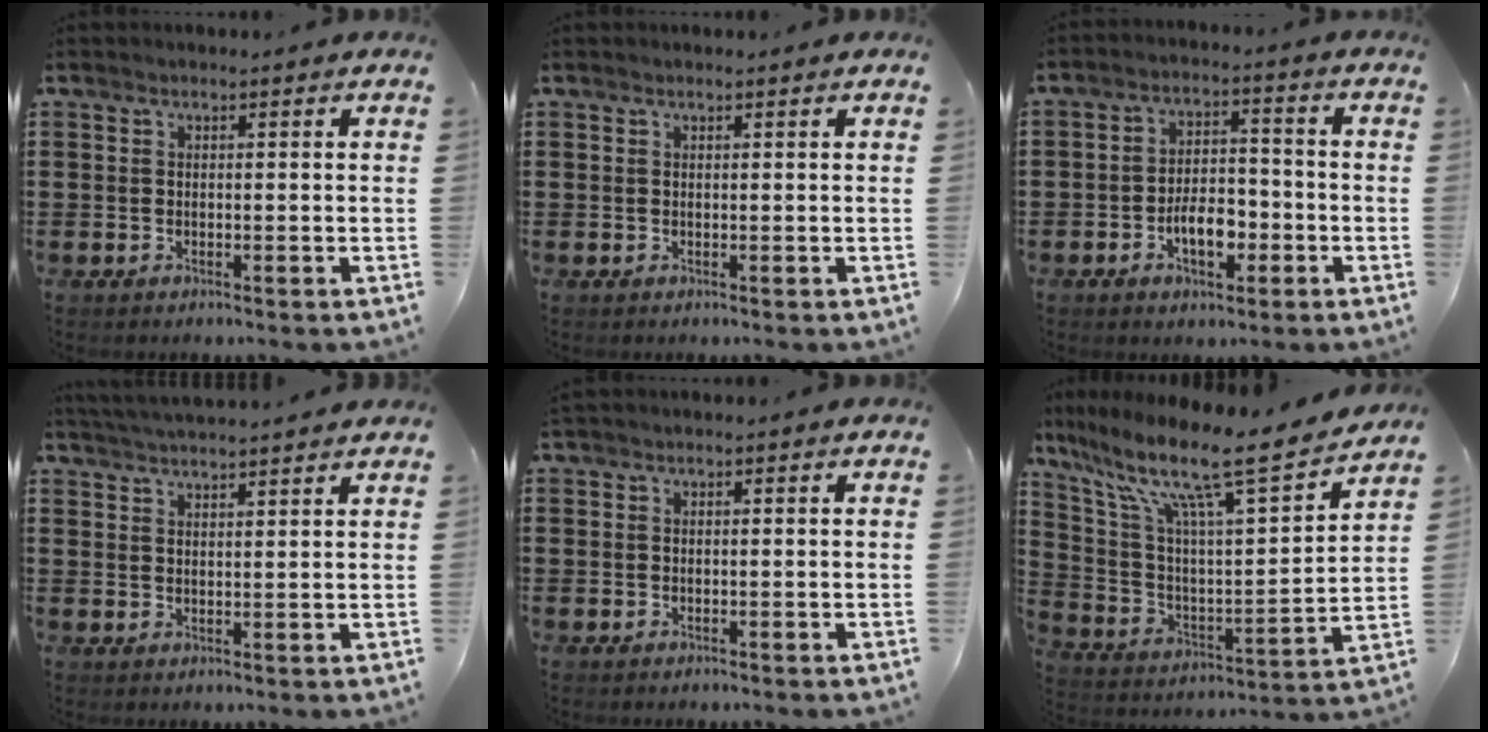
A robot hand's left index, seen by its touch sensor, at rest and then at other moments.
{"total": 0.0}
{"total": 6.5, "force": [-2.6, 3.3, 4.9], "torque": [-0.080, 0.001, -0.052]}
{"total": 3.2, "force": [3.2, -0.6, 0.3], "torque": [-0.015, -0.011, 0.058]}
{"total": 0.0}
{"total": 13.5, "force": [9.7, 1.4, 9.2], "torque": [-0.201, -0.062, 0.151]}